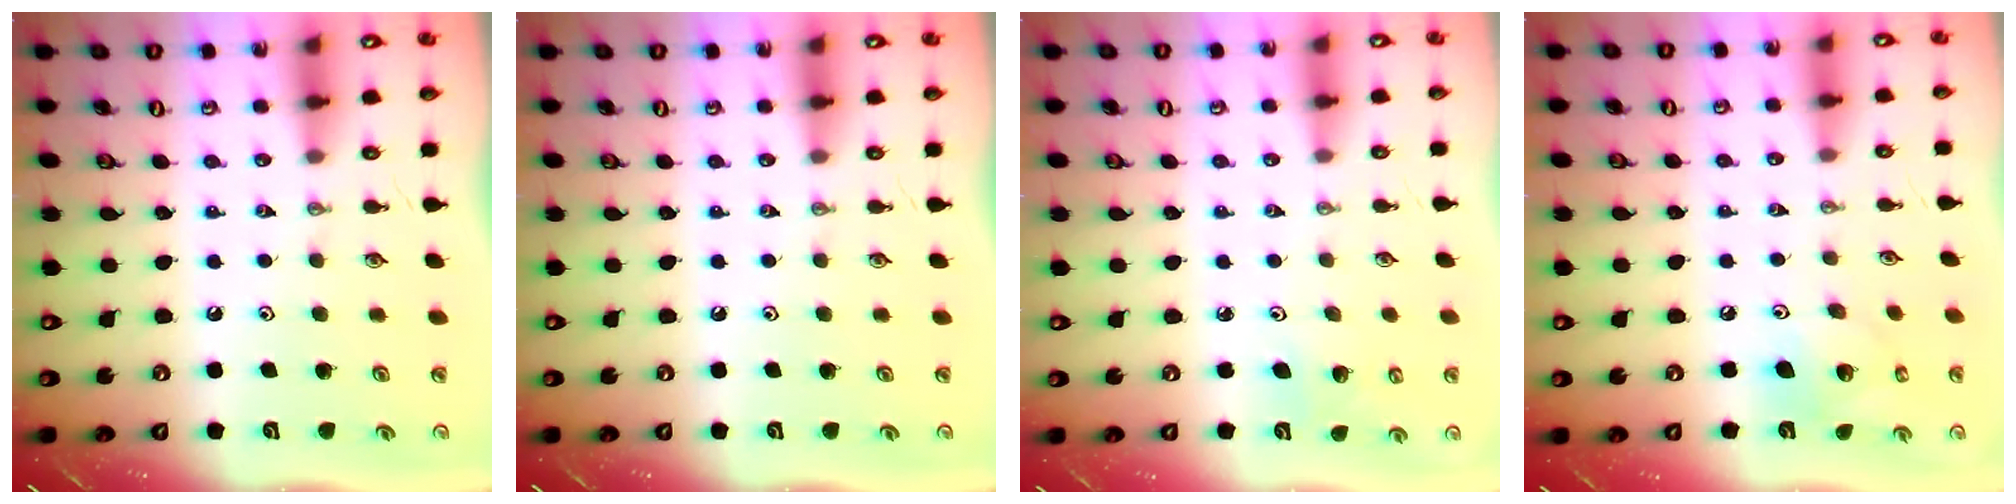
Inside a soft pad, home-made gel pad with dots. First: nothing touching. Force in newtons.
{"total": 0.0}
{"total": 4.7, "press": 4.7, "slide": 0.7}
{"total": 10.6, "press": 10.5, "slide": 1.0}